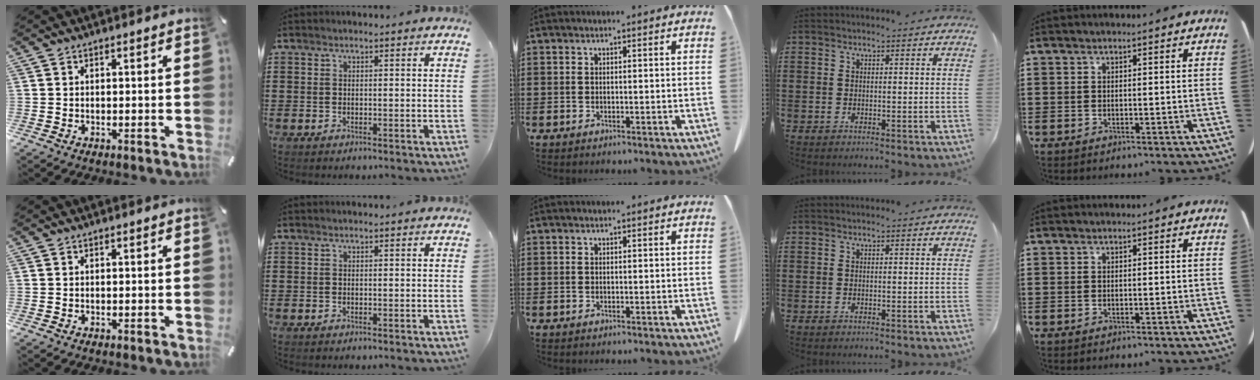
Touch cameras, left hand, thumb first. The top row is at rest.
{}